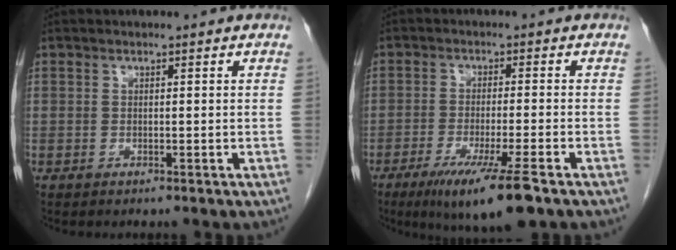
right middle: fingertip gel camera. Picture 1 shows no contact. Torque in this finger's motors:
{"motor_torque": [1.44, -0.70, 0.58, 0.14]}